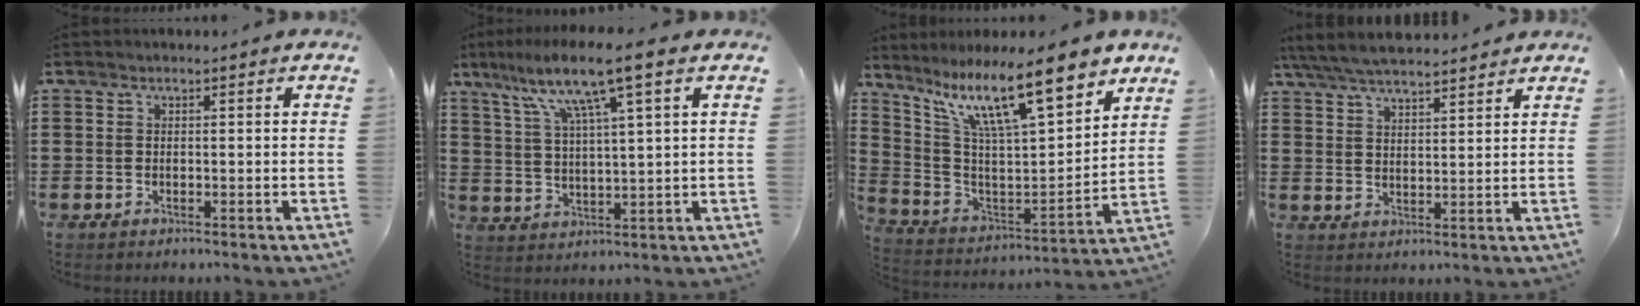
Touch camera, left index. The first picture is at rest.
{"total": 9.3, "force": [5.4, 0.5, 7.6], "torque": [-0.162, -0.013, 0.088]}
{"total": 14.6, "force": [10.0, 3.3, 10.1], "torque": [-0.199, -0.054, 0.166]}
{"total": 5.7, "force": [5.3, 0.7, 2.0], "torque": [-0.055, -0.014, 0.098]}